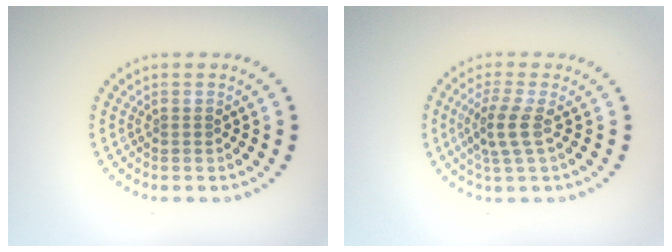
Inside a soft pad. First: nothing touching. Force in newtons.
{"total": 2.8, "press": 2.4, "slide": 1.4}